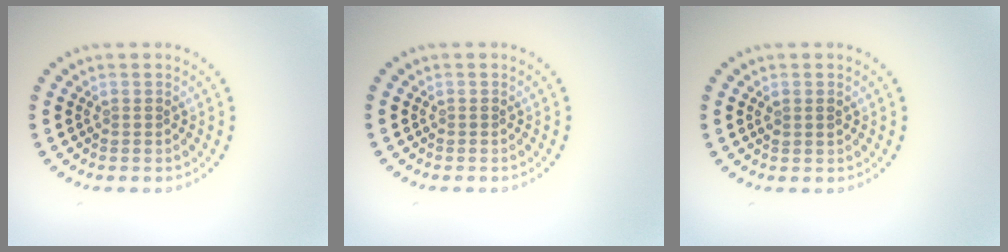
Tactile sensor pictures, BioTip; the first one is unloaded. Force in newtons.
{"total": 0.0}
{"total": 0.9, "press": 0.8, "slide": 0.2}